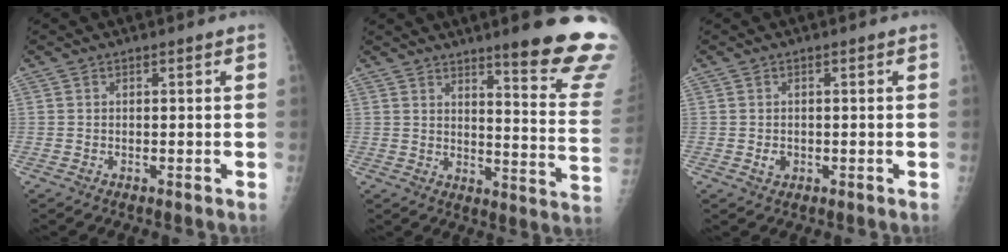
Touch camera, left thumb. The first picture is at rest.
{"total": 19.0, "force": [13.8, 1.9, 12.9], "torque": [-0.137, -0.103, 0.176]}
{"total": 1.5, "force": [-0.3, 1.2, 0.8], "torque": [-0.008, 0.001, 0.000]}